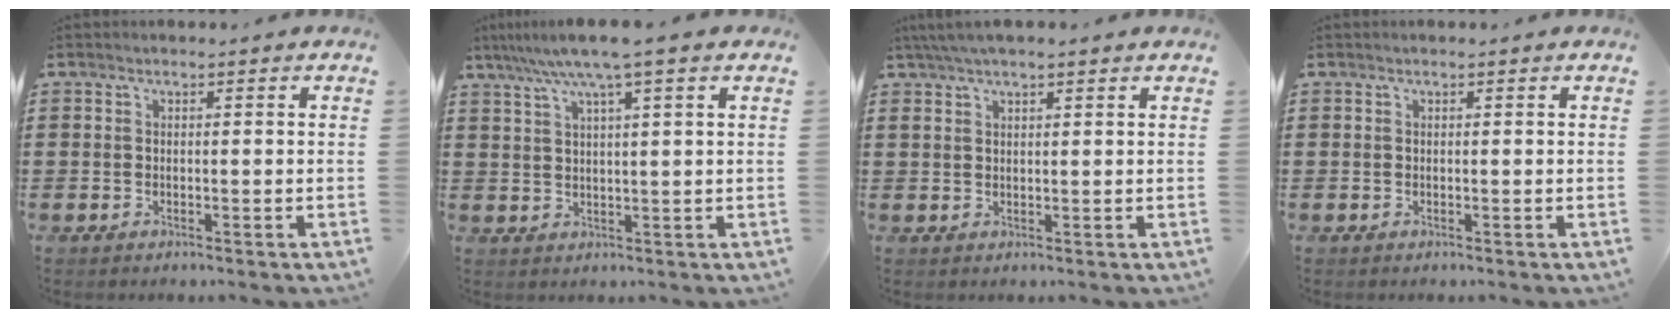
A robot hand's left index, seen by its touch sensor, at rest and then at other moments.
{"total": 6.1, "force": [4.1, -0.2, 4.4], "torque": [-0.094, -0.007, 0.070]}
{"total": 3.1, "force": [2.2, 0.8, 2.1], "torque": [-0.045, 0.008, 0.041]}
{"total": 0.0}